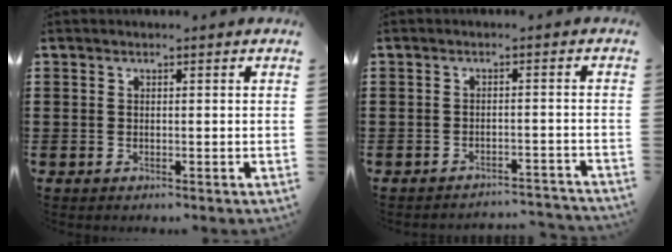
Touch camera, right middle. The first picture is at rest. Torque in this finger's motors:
{"motor_torque": [0.01, -0.01, -1.05, -0.08]}